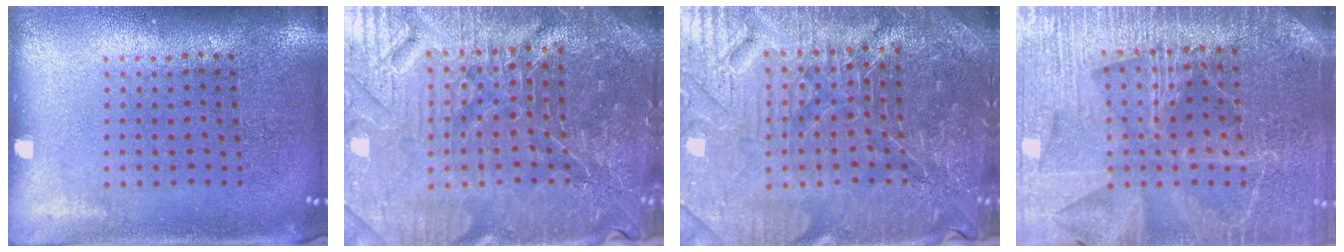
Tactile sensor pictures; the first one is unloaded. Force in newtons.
{"total": 5.9, "press": 5.4, "slide": 2.2}
{"total": 5.7, "press": 5.3, "slide": 1.9}
{"total": 4.2, "press": 3.9, "slide": 1.3}